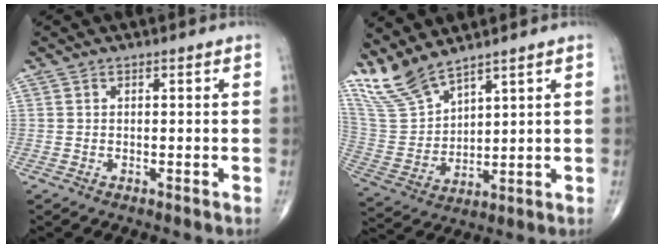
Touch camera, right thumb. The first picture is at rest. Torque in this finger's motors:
{"motor_torque": [-0.74, 0.93, 0.81, 0.98, 0.08]}